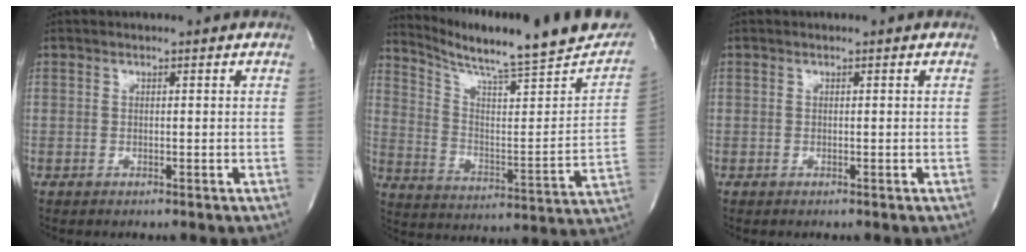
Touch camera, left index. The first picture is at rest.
{"total": 23.4, "force": [20.3, 1.9, 11.5], "torque": [-0.180, -0.052, 0.284]}
{"total": 0.0}